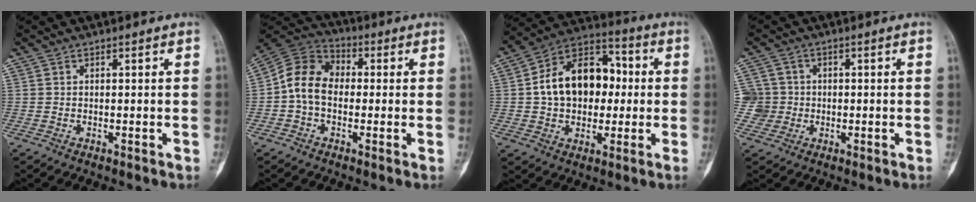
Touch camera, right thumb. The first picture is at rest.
{"total": 10.2, "force": [-0.7, 7.7, 6.6], "torque": [-0.105, 0.034, -0.029]}
{"total": 17.2, "force": [0.9, 11.9, 12.4], "torque": [-0.163, 0.033, 0.009]}
{"total": 4.7, "force": [-0.3, 4.7, -0.1], "torque": [0.028, 0.013, -0.011]}